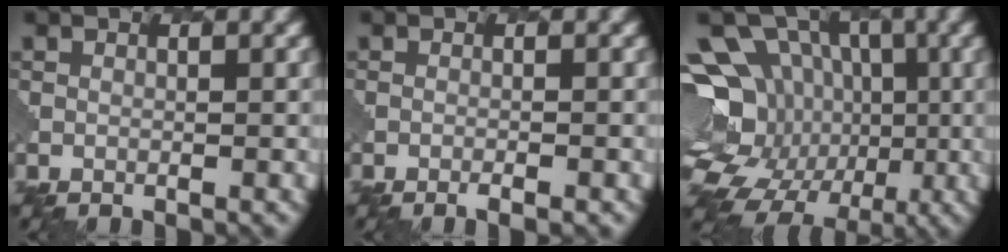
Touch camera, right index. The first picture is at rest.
{"total": 1.5, "force": [-0.8, 0.5, 1.1], "torque": [-0.001, 0.006, -0.012]}
{"total": 15.4, "force": [-1.4, 13.4, 7.4], "torque": [-0.152, 0.015, -0.029]}